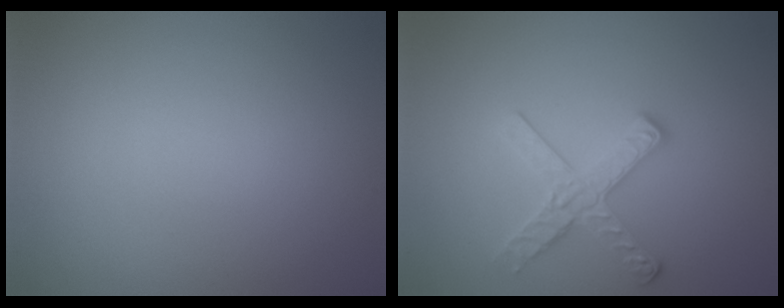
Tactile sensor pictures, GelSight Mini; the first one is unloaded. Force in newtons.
{"total": 2.9, "press": 2.8, "slide": 0.6}